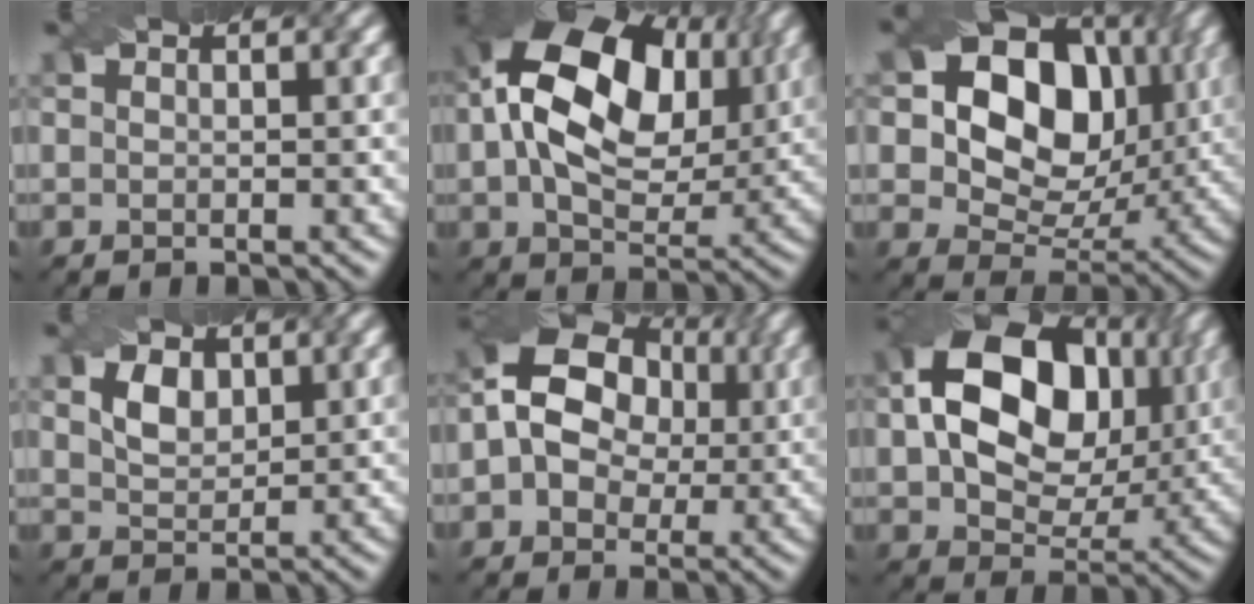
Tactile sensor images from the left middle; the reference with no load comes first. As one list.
[{"total": 16.3, "force": [4.1, 10.6, 11.7], "torque": [-0.200, 0.037, 0.073]}, {"total": 12.8, "force": [3.1, 9.2, 8.3], "torque": [-0.135, 0.006, 0.050]}, {"total": 2.7, "force": [1.3, 1.7, 1.6], "torque": [-0.037, 0.002, 0.027]}, {"total": 11.7, "force": [2.3, 9.3, 6.7], "torque": [-0.133, 0.049, 0.015]}, {"total": 15.4, "force": [3.6, 10.5, 10.7], "torque": [-0.185, 0.009, 0.069]}]